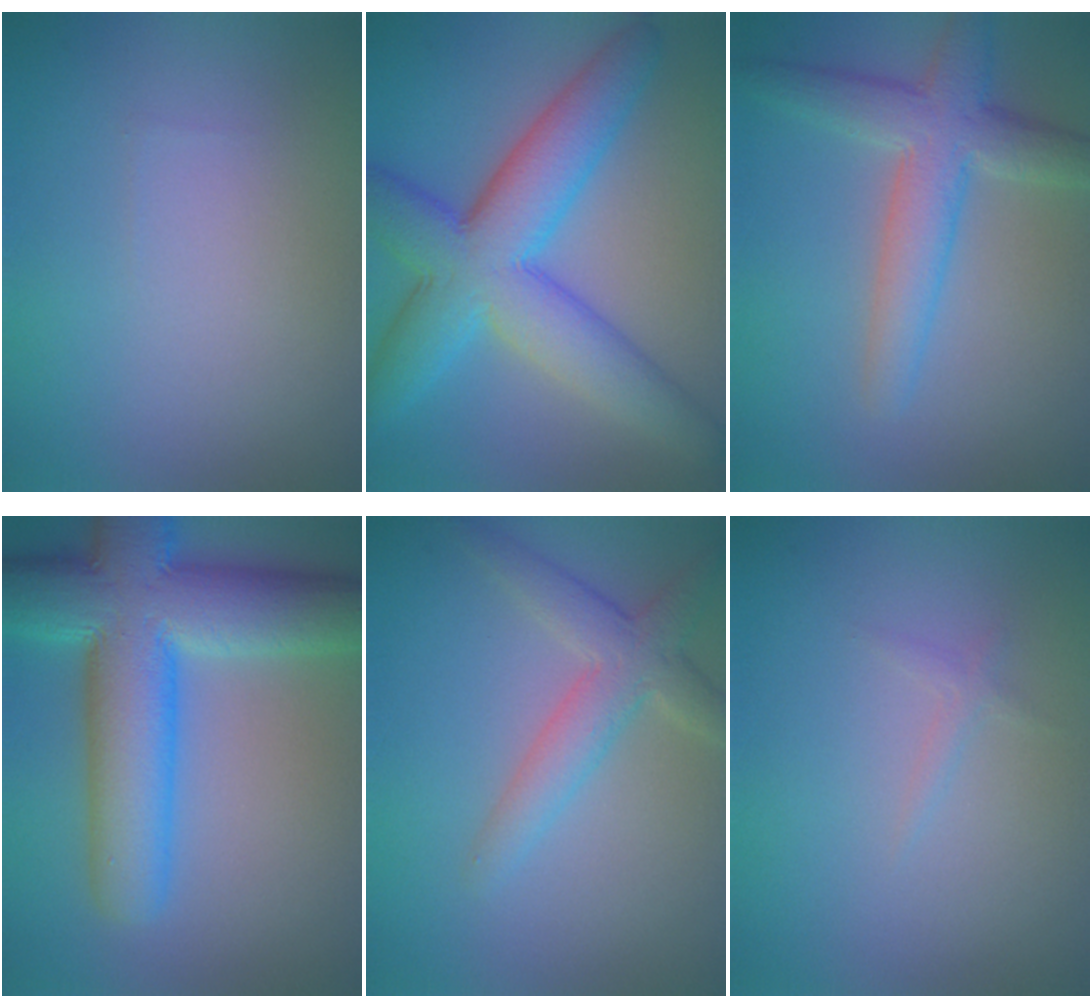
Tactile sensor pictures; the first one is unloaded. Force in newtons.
{"total": 9.5, "press": 9.5, "slide": 0.1}
{"total": 5.0, "press": 5.0, "slide": 0.3}
{"total": 12.3, "press": 12.3, "slide": 0.5}
{"total": 3.7, "press": 3.7, "slide": 0.3}
{"total": 0.7, "press": 0.7, "slide": 0.0}